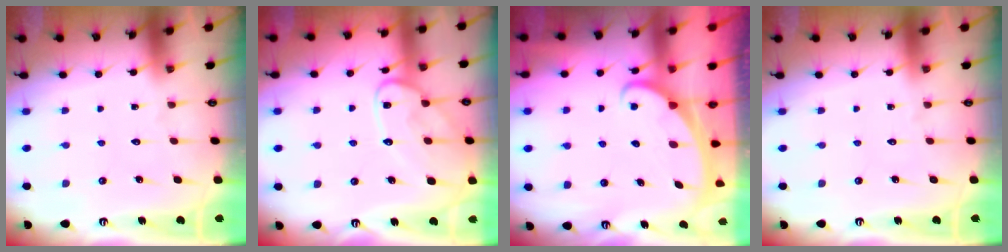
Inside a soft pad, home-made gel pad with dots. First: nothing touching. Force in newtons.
{"total": 12.4, "press": 12.4, "slide": 1.0}
{"total": 1.9, "press": 1.9, "slide": 0.1}
{"total": 0.0}